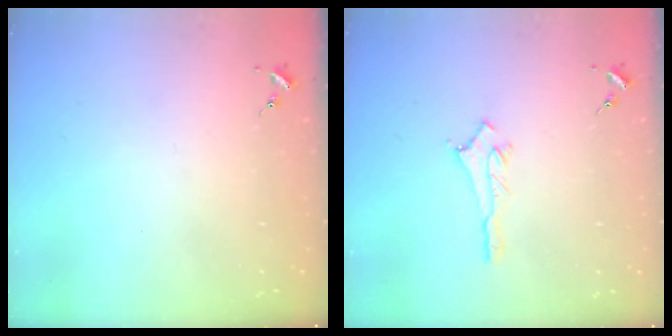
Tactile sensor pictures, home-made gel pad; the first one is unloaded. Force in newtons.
{"total": 2.9, "press": 2.9, "slide": 0.3}